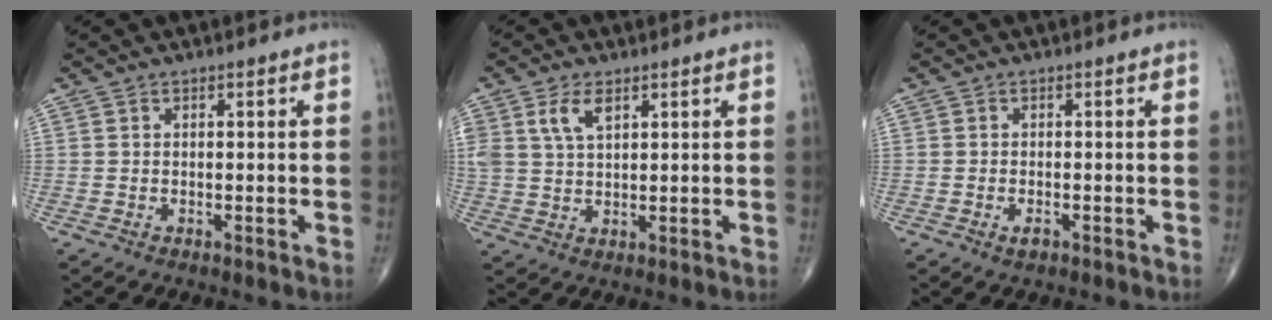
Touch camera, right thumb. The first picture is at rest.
{"total": 5.1, "force": [2.5, 2.6, 3.6], "torque": [-0.067, -0.007, 0.053]}
{"total": 1.5, "force": [-0.9, 0.7, 1.0], "torque": [-0.018, 0.000, -0.014]}